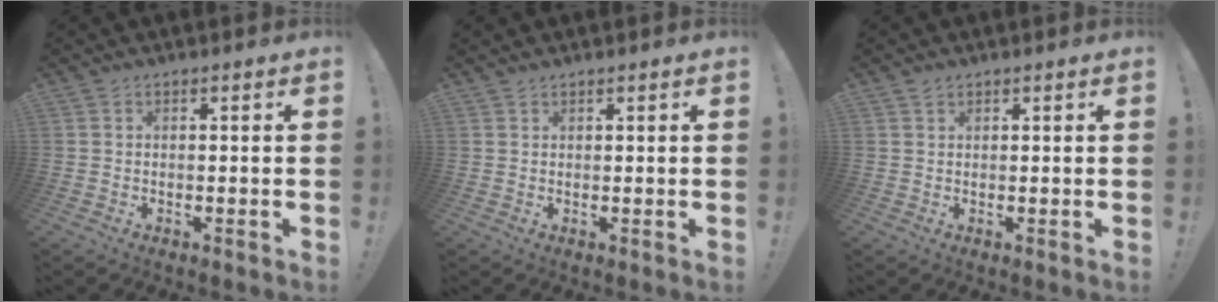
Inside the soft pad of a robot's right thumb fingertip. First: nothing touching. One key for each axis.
{"total": 1.1, "fx": 1.0, "fy": 0.3, "fz": 0.1, "tx": 0.008, "ty": -0.005, "tz": 0.018}
{"total": 1.1, "fx": 0.9, "fy": 0.6, "fz": 0.3, "tx": -0.001, "ty": -0.003, "tz": 0.017}